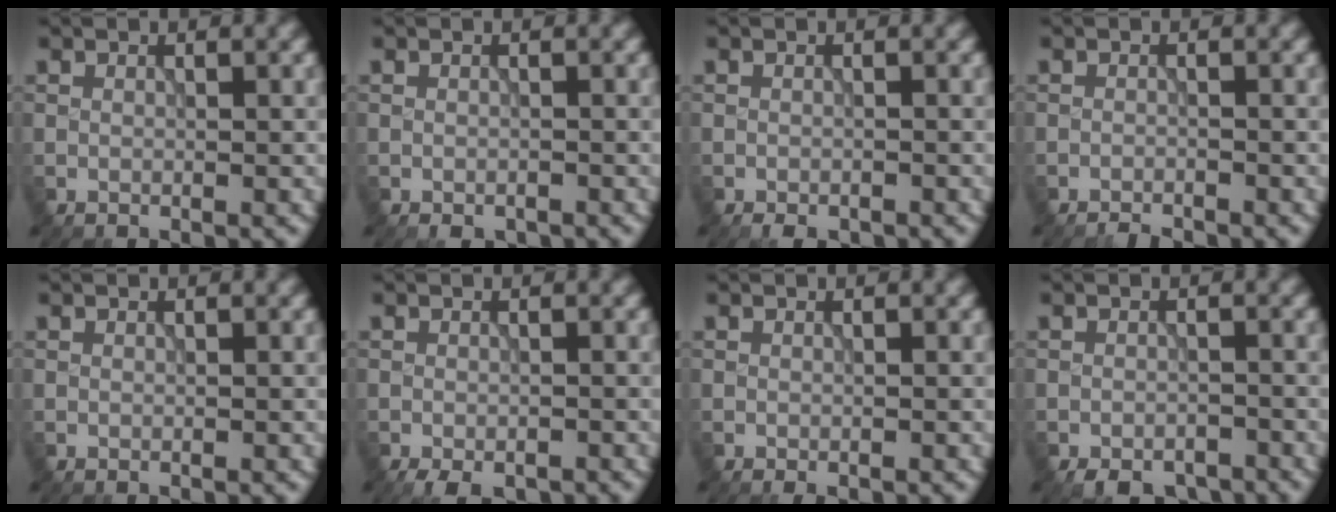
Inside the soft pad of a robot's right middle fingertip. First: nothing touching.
{"total": 1.0, "force": [-0.8, 0.4, 0.3], "torque": [-0.004, -0.005, -0.013]}
{"total": 1.5, "force": [-1.2, 0.5, 0.5], "torque": [-0.005, -0.003, -0.019]}
{"total": 1.2, "force": [-1.2, 0.1, 0.2], "torque": [0.000, -0.002, -0.025]}
{"total": 0.0}
{"total": 2.7, "force": [-2.1, 0.9, 1.4], "torque": [-0.021, -0.007, -0.033]}
{"total": 0.7, "force": [-0.5, 0.2, 0.4], "torque": [-0.005, -0.004, -0.006]}
{"total": 3.6, "force": [-3.0, 1.5, 1.3], "torque": [-0.015, -0.008, -0.049]}